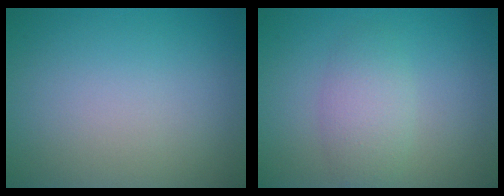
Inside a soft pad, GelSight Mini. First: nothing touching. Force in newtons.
{"total": 3.0, "press": 3.0, "slide": 0.0}